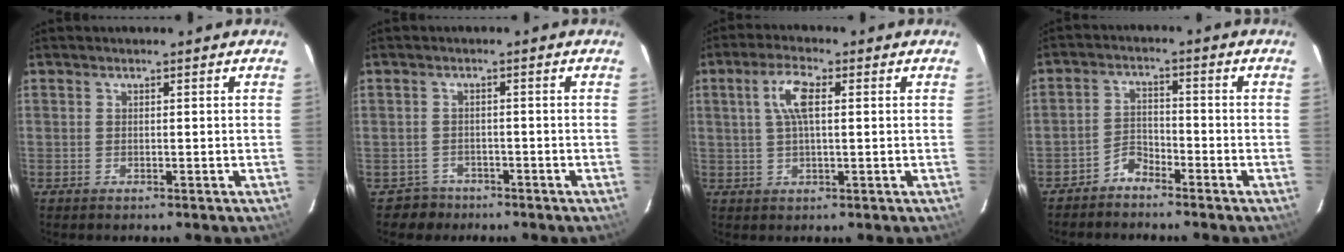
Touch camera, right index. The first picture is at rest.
{"total": 3.5, "force": [-2.1, 2.7, -0.7], "torque": [0.006, 0.018, -0.034]}
{"total": 5.8, "force": [1.4, 1.8, 5.3], "torque": [-0.105, 0.011, 0.028]}
{"total": 3.5, "force": [-3.1, 1.5, 0.5], "torque": [-0.012, 0.011, -0.061]}